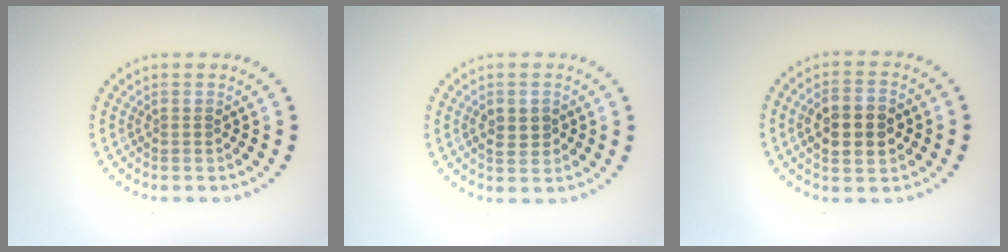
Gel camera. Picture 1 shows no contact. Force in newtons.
{"total": 2.3, "press": 2.3, "slide": 0.2}
{"total": 5.0, "press": 5.0, "slide": 0.3}